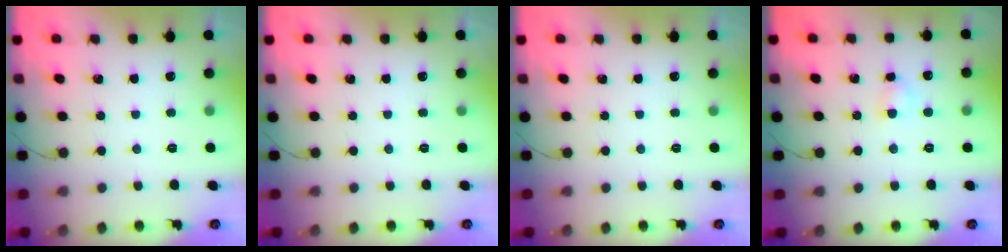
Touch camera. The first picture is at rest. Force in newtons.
{"total": 0.0}
{"total": 0.0}
{"total": 3.5, "press": 3.3, "slide": 1.2}